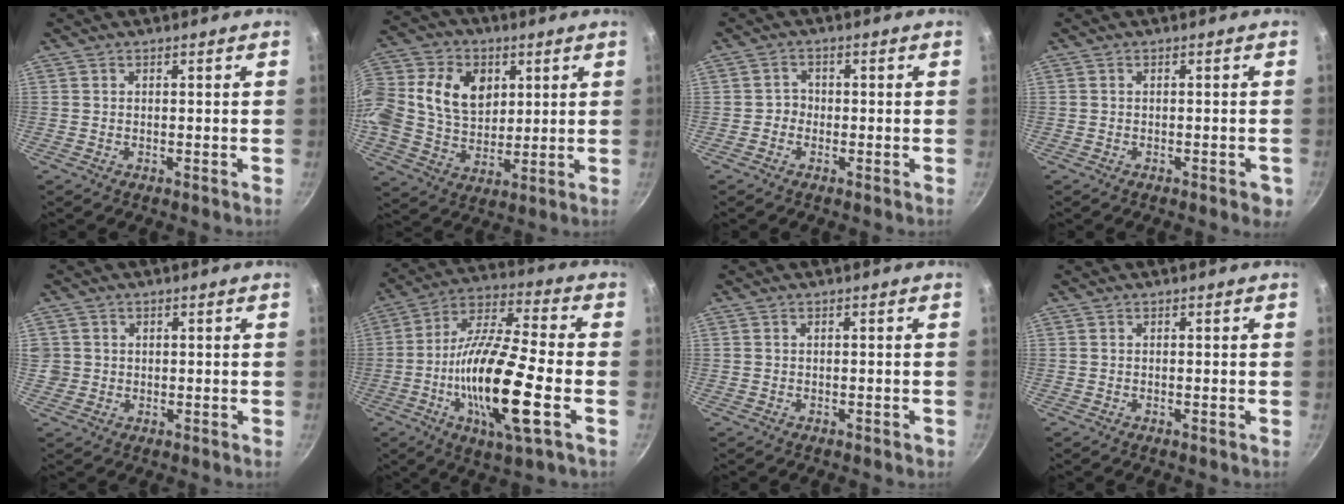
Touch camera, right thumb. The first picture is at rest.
{"total": 22.3, "force": [5.3, 17.0, 13.3], "torque": [-0.288, 0.035, 0.093]}
{"total": 2.0, "force": [-0.8, 1.7, 0.6], "torque": [0.006, 0.011, -0.017]}
{"total": 3.0, "force": [-1.3, 1.2, 2.4], "torque": [-0.020, 0.008, -0.014]}
{"total": 2.9, "force": [0.3, 2.8, 0.7], "torque": [0.000, 0.010, 0.007]}
{"total": 20.1, "force": [-4.9, 4.7, 19.0], "torque": [-0.355, 0.022, -0.104]}
{"total": 0.7, "force": [-0.4, 0.3, 0.5], "torque": [-0.004, 0.006, -0.004]}
{"total": 0.0}